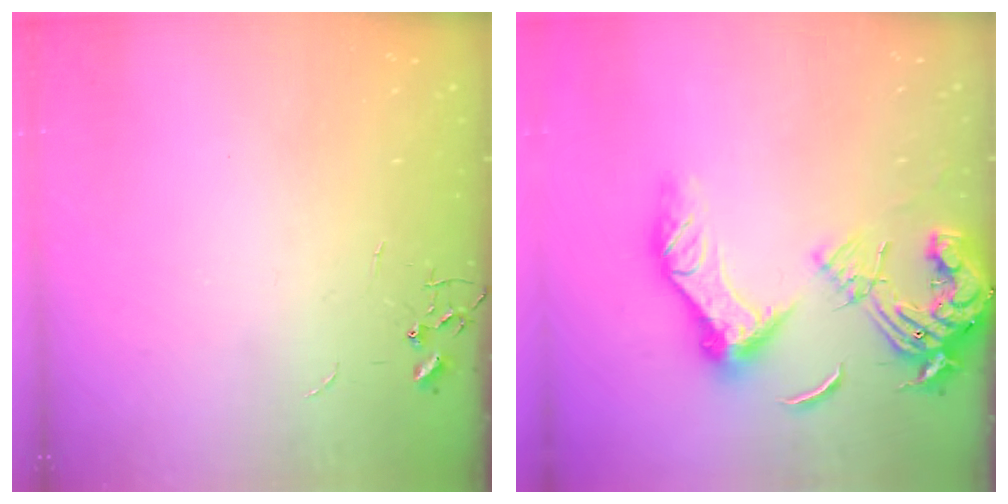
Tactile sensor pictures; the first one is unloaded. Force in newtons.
{"total": 19.6, "press": 19.6, "slide": 1.8}